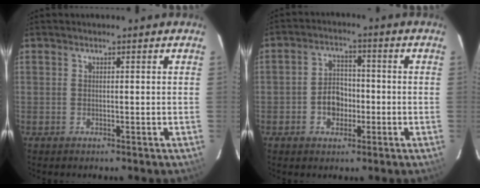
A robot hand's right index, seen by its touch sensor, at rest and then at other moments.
{"total": 5.7, "force": [-1.7, 4.4, 3.2], "torque": [-0.062, 0.015, -0.025]}